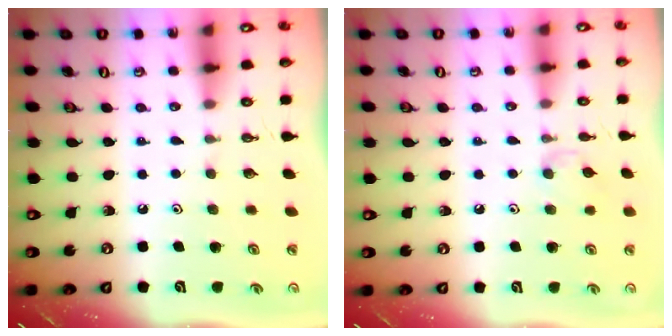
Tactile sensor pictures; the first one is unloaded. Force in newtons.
{"total": 5.4, "press": 5.3, "slide": 1.0}